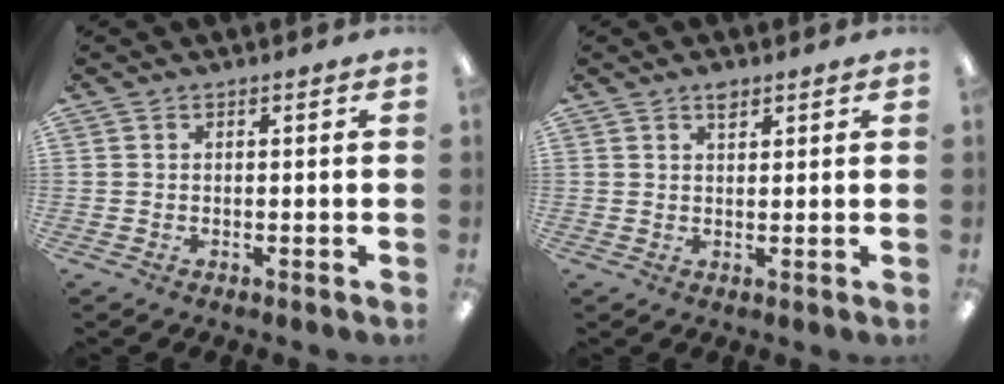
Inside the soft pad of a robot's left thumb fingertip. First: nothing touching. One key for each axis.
{"total": 2.1, "fx": 1.6, "fy": 0.9, "fz": 1.0, "tx": -0.007, "ty": -0.007, "tz": 0.026}